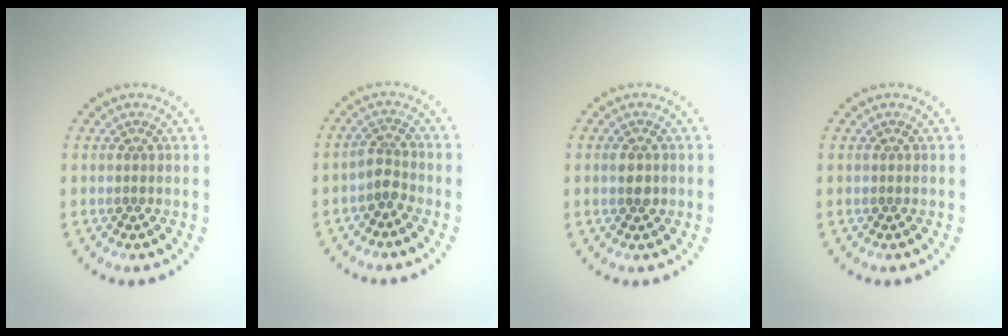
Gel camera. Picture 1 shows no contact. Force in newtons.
{"total": 1.9, "press": 1.4, "slide": 1.3}
{"total": 1.4, "press": 1.4, "slide": 0.1}
{"total": 0.0}